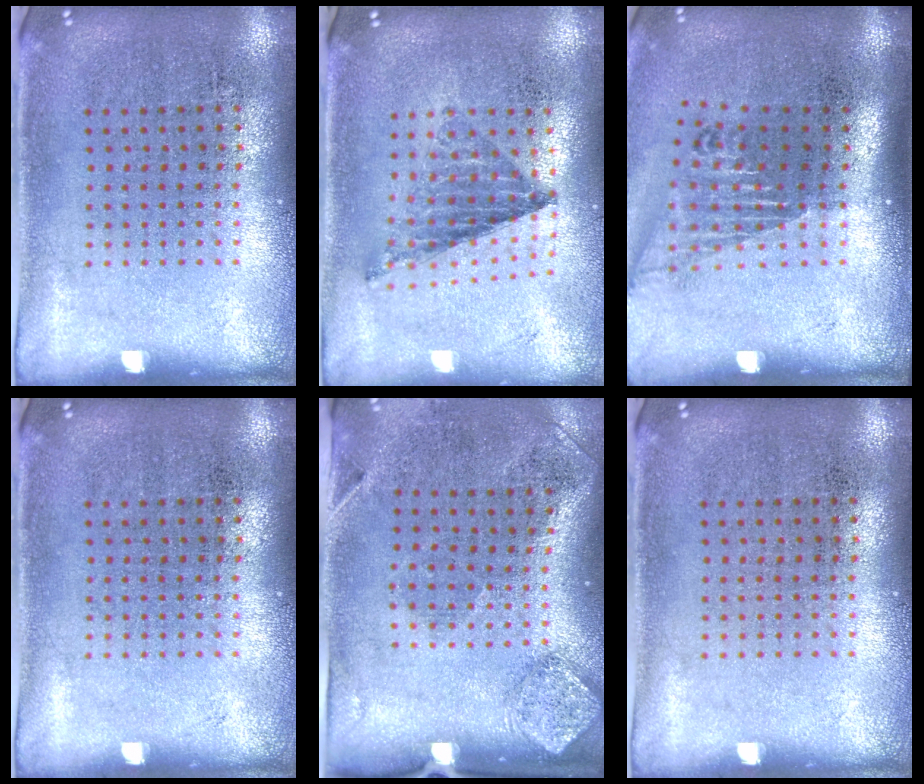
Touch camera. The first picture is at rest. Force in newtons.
{"total": 0.8, "press": 0.8, "slide": 0.1}
{"total": 1.7, "press": 1.3, "slide": 1.1}
{"total": 0.0}
{"total": 1.9, "press": 1.1, "slide": 1.6}
{"total": 0.0}